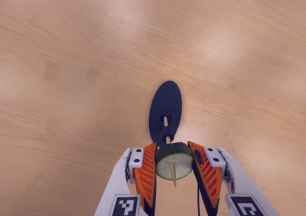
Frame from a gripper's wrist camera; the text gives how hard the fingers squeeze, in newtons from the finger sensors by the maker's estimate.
{"total": 11.6, "left": 11.8, "right": 11.5}